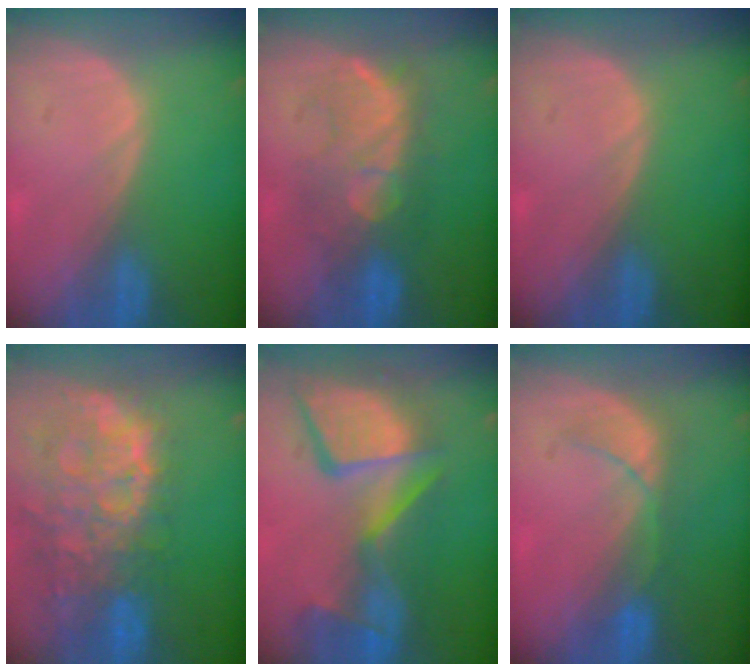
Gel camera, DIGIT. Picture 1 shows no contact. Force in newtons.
{"total": 8.3, "press": 8.3, "slide": 0.1}
{"total": 0.0}
{"total": 13.7, "press": 11.2, "slide": 7.9}
{"total": 13.6, "press": 11.1, "slide": 7.8}
{"total": 4.6, "press": 4.6, "slide": 0.8}